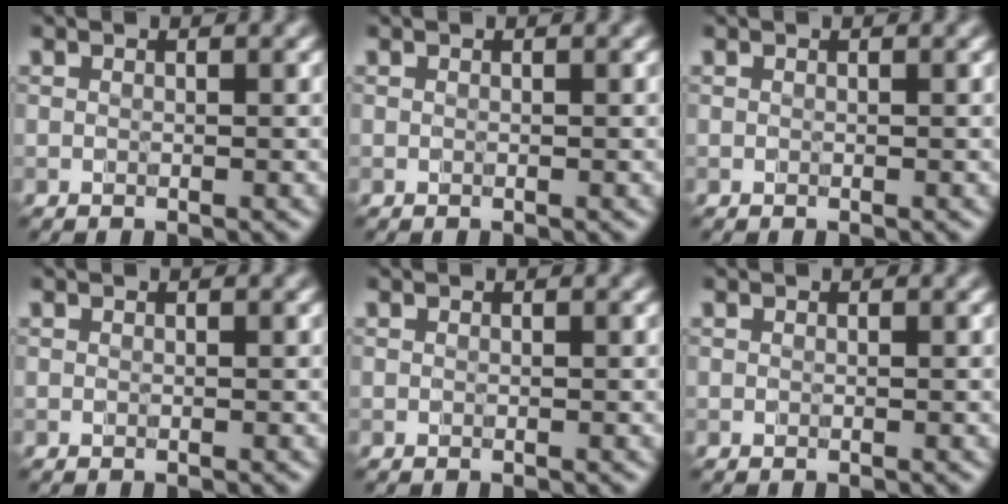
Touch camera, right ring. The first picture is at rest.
{"total": 0.0}
{"total": 0.0}
{"total": 0.0}
{"total": 0.0}
{"total": 0.0}